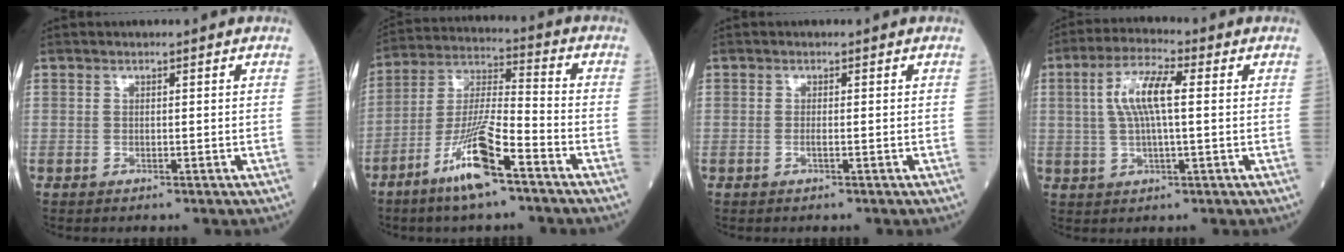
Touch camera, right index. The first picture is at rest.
{"total": 12.4, "force": [-7.1, 1.3, 10.1], "torque": [-0.203, -0.013, -0.137]}
{"total": 0.7, "force": [-0.3, 0.0, 0.6], "torque": [-0.014, 0.000, -0.007]}
{"total": 7.8, "force": [1.3, 1.6, 7.5], "torque": [-0.156, 0.015, 0.022]}